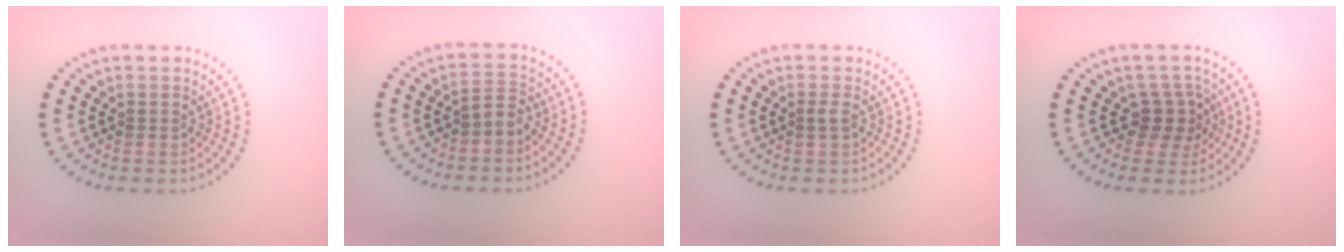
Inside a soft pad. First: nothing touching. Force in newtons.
{"total": 1.4, "press": 1.2, "slide": 0.8}
{"total": 0.6, "press": 0.6, "slide": 0.3}
{"total": 2.6, "press": 2.0, "slide": 1.6}